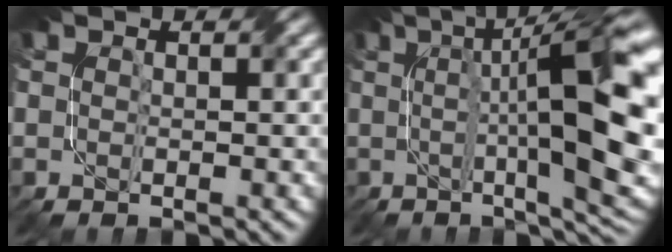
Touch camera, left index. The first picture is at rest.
{"total": 13.7, "force": [1.5, 3.3, 13.2], "torque": [-0.178, 0.016, 0.027]}